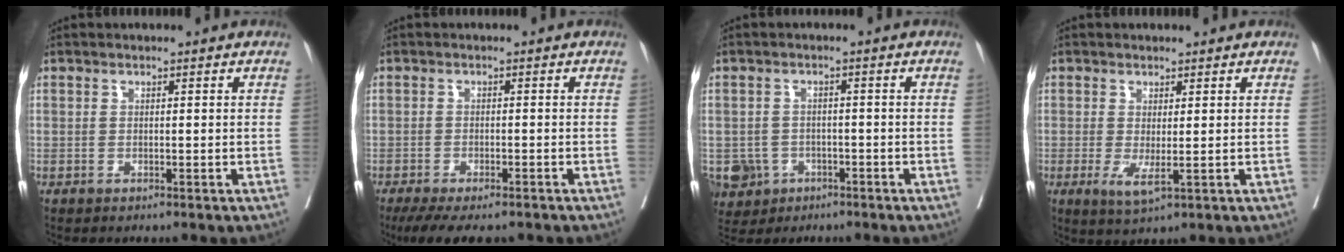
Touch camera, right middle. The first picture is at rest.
{"total": 9.3, "force": [-7.5, 2.7, 4.9], "torque": [-0.069, -0.012, -0.110]}
{"total": 5.7, "force": [-2.8, 4.9, 1.0], "torque": [-0.023, 0.006, -0.040]}
{"total": 3.3, "force": [-0.4, 0.7, 3.2], "torque": [-0.056, -0.011, 0.001]}